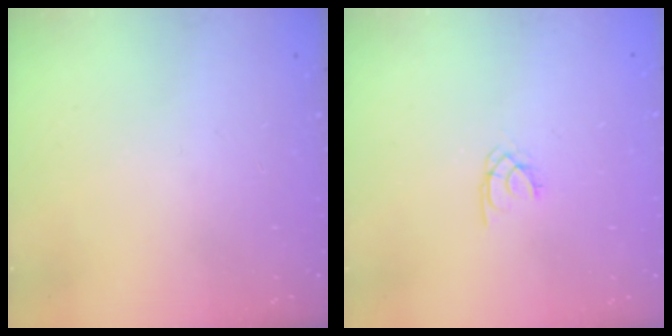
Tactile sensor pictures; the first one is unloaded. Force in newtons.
{"total": 1.8, "press": 1.8, "slide": 0.3}